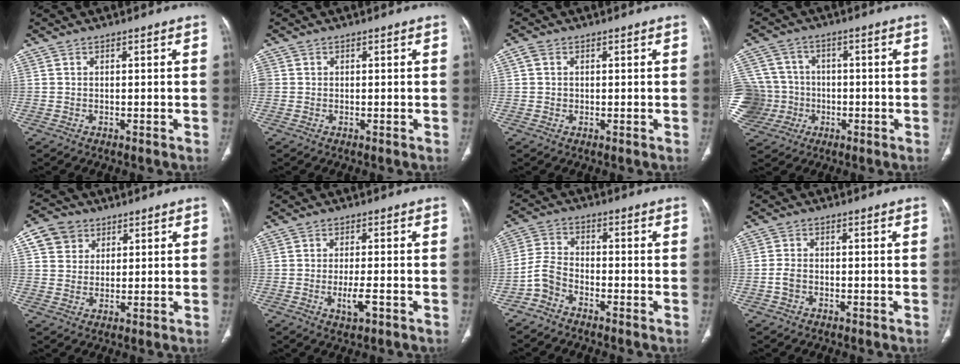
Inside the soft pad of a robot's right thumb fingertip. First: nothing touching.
{"total": 1.4, "force": [0.2, 1.2, 0.6], "torque": [-0.013, 0.007, 0.006]}
{"total": 1.9, "force": [0.4, 1.6, 0.9], "torque": [-0.013, -0.001, 0.008]}
{"total": 15.9, "force": [-2.6, 14.8, 5.4], "torque": [-0.131, 0.035, -0.034]}
{"total": 7.1, "force": [3.1, 6.0, 2.1], "torque": [-0.017, -0.002, 0.056]}
{"total": 4.1, "force": [-1.4, 1.2, 3.6], "torque": [-0.065, -0.003, -0.024]}
{"total": 4.9, "force": [-3.3, 2.8, 2.3], "torque": [-0.049, 0.023, -0.076]}
{"total": 2.4, "force": [-0.9, 1.7, 1.4], "torque": [-0.031, 0.010, -0.019]}